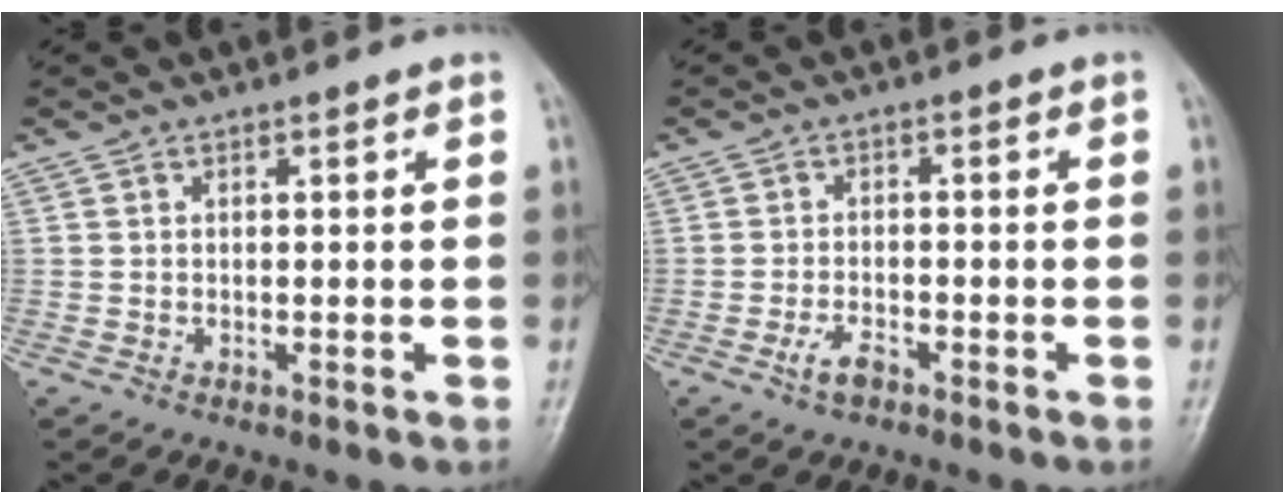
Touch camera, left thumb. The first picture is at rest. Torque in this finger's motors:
{"motor_torque": [-0.02, 0.04, 0.06, 0.04, 0.00]}